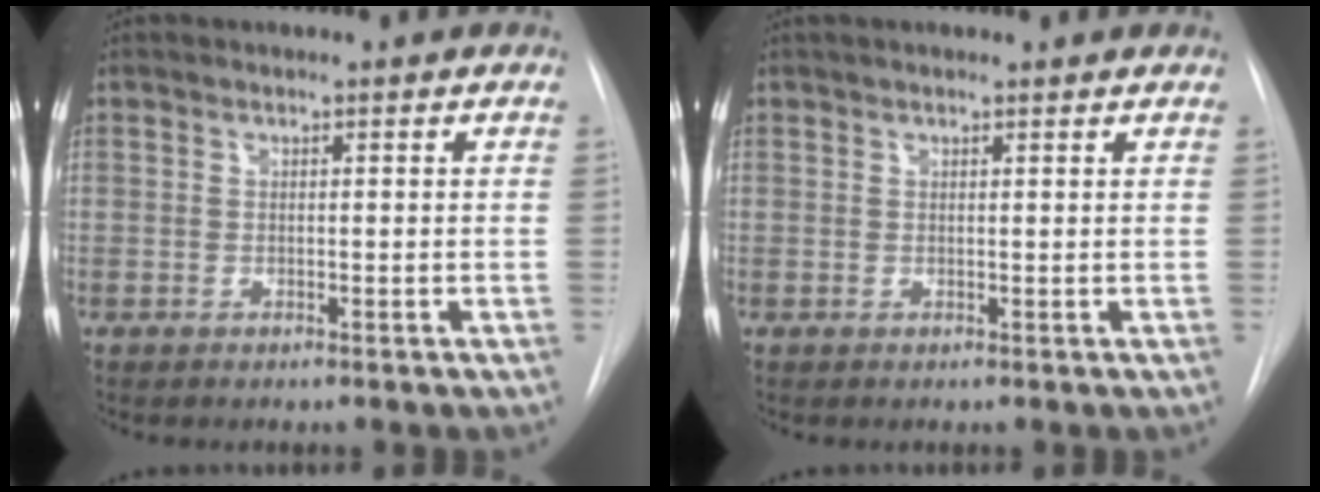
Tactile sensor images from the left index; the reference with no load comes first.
{"total": 3.3, "force": [2.8, 0.8, 1.6], "torque": [-0.021, 0.029, 0.035]}